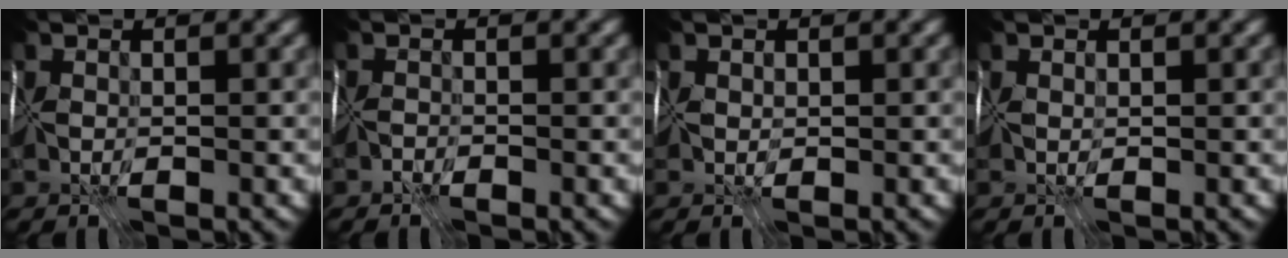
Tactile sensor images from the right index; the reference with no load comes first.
{"total": 1.9, "force": [-1.8, -0.1, -0.5], "torque": [0.026, -0.002, -0.036]}
{"total": 0.6, "force": [0.6, 0.2, 0.0], "torque": [0.010, 0.002, 0.012]}
{"total": 0.5, "force": [0.5, -0.2, -0.1], "torque": [0.004, 0.001, 0.011]}